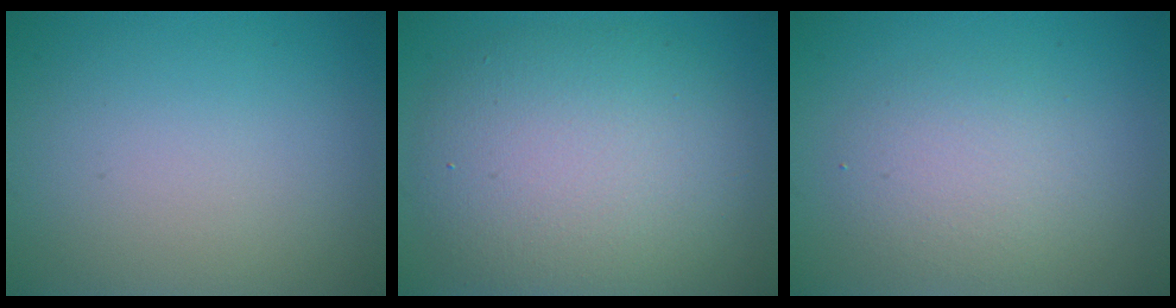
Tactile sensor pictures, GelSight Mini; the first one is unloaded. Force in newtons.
{"total": 8.8, "press": 8.7, "slide": 0.5}
{"total": 3.1, "press": 3.1, "slide": 0.1}